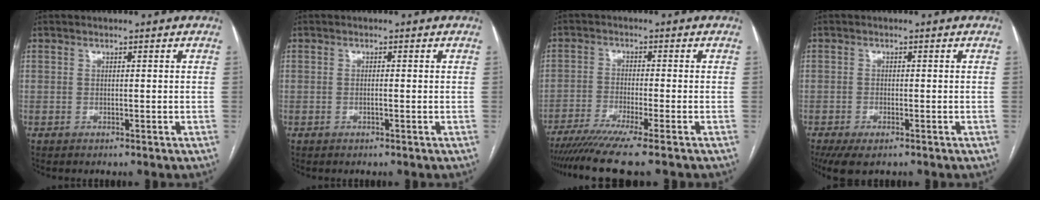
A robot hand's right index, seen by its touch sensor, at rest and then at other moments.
{"total": 0.8, "force": [-0.2, 0.1, 0.8], "torque": [-0.015, 0.001, -0.003]}
{"total": 10.2, "force": [-8.2, -1.1, 5.9], "torque": [-0.080, -0.027, -0.132]}
{"total": 4.7, "force": [-3.1, 1.9, 3.0], "torque": [-0.054, -0.009, -0.047]}